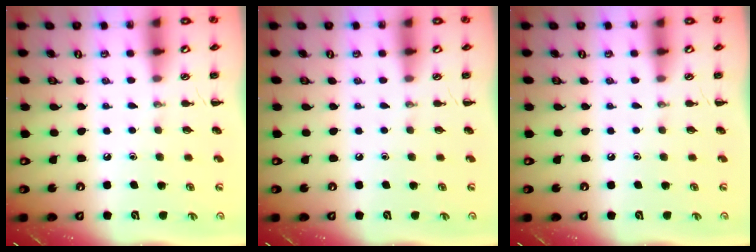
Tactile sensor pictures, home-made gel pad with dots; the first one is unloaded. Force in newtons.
{"total": 0.0}
{"total": 0.0}